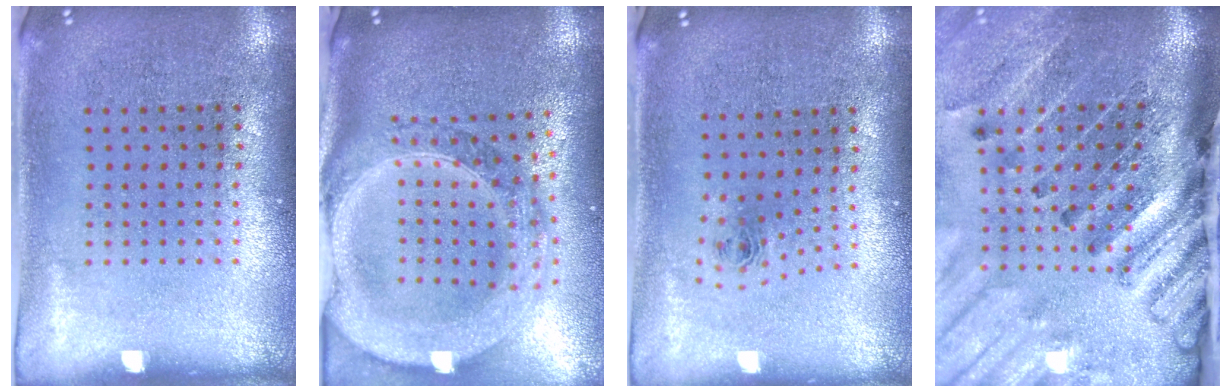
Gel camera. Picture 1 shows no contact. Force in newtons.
{"total": 3.4, "press": 2.8, "slide": 2.0}
{"total": 0.9, "press": 0.4, "slide": 0.8}
{"total": 4.5, "press": 3.3, "slide": 3.0}